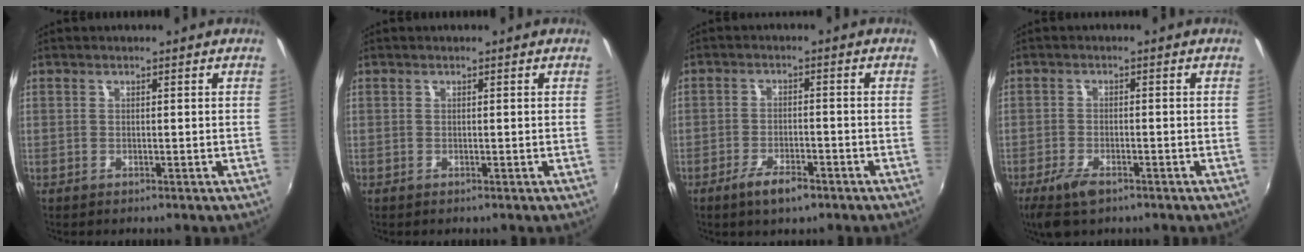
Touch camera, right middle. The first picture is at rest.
{"total": 0.0}
{"total": 5.3, "force": [-3.6, 1.8, 3.5], "torque": [-0.084, -0.009, -0.063]}
{"total": 5.7, "force": [-3.8, 2.2, 3.7], "torque": [-0.090, -0.014, -0.068]}